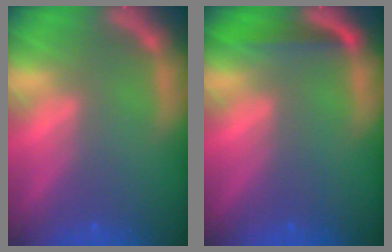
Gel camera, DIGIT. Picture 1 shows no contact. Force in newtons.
{"total": 2.5}